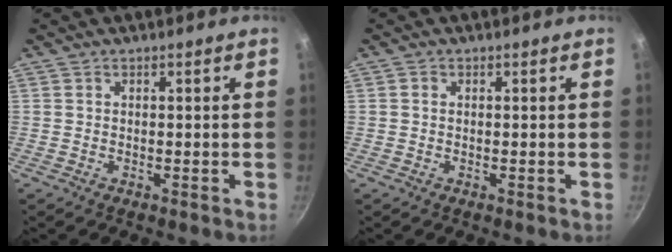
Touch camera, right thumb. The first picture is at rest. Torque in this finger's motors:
{"motor_torque": [-0.43, 0.64, 0.51, -0.30, 0.03]}